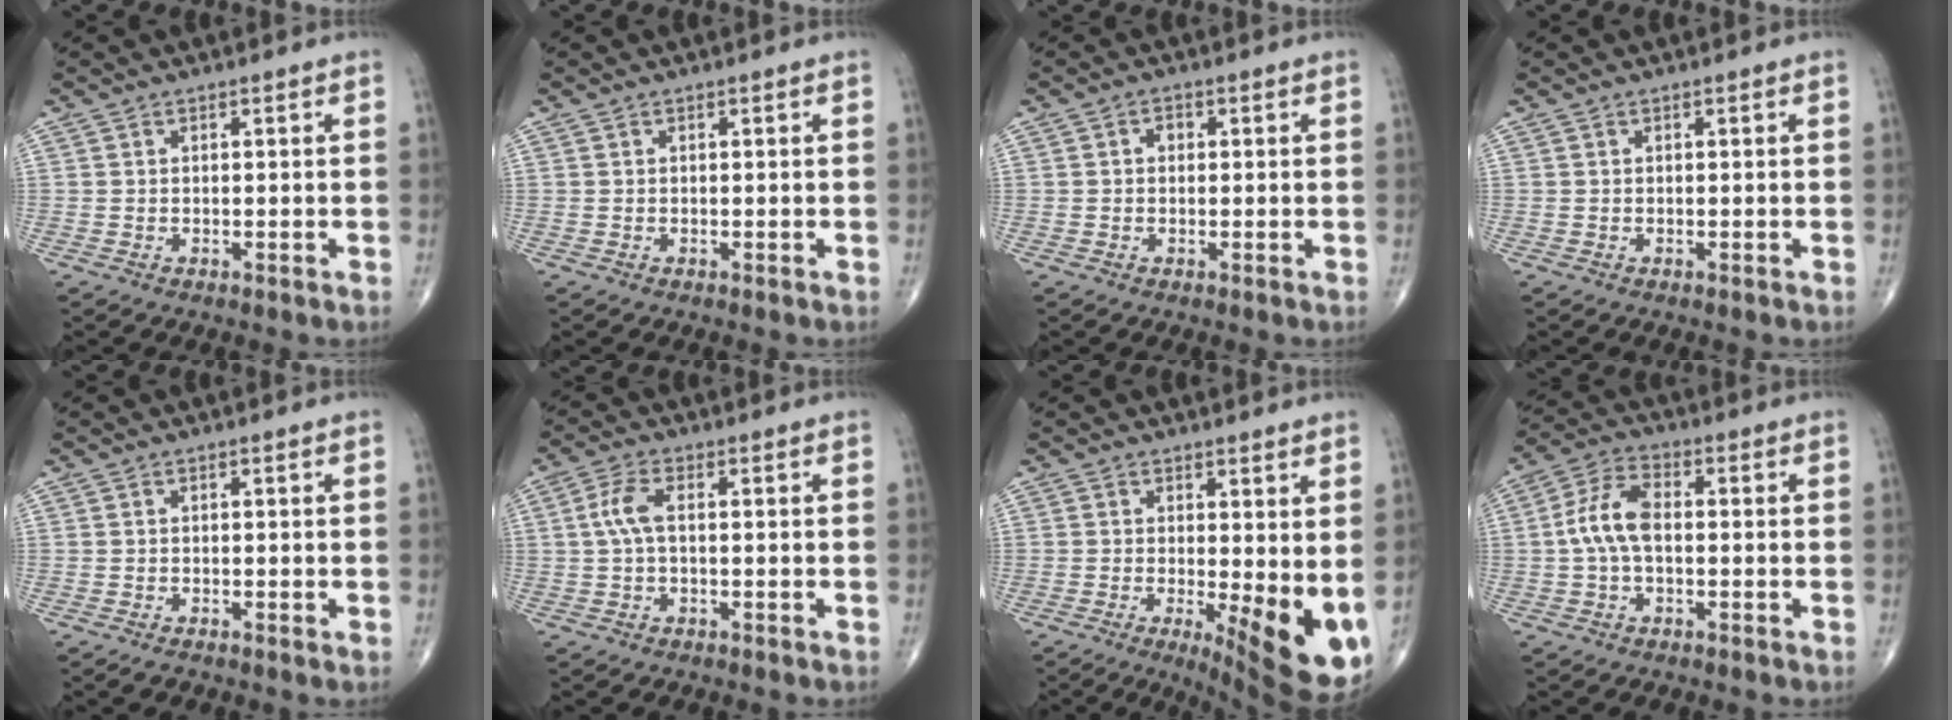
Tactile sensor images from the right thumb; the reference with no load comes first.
{"total": 0.0}
{"total": 1.6, "force": [0.2, 1.3, 1.0], "torque": [-0.009, 0.006, -0.001]}
{"total": 0.0}
{"total": 1.0, "force": [-0.6, 0.4, 0.8], "torque": [-0.018, -0.005, -0.013]}
{"total": 4.4, "force": [0.3, 1.9, 4.0], "torque": [-0.101, 0.011, 0.003]}
{"total": 13.4, "force": [-1.1, 4.6, 12.5], "torque": [-0.166, -0.029, -0.002]}
{"total": 8.0, "force": [-0.3, 4.4, 6.8], "torque": [-0.141, 0.026, -0.013]}